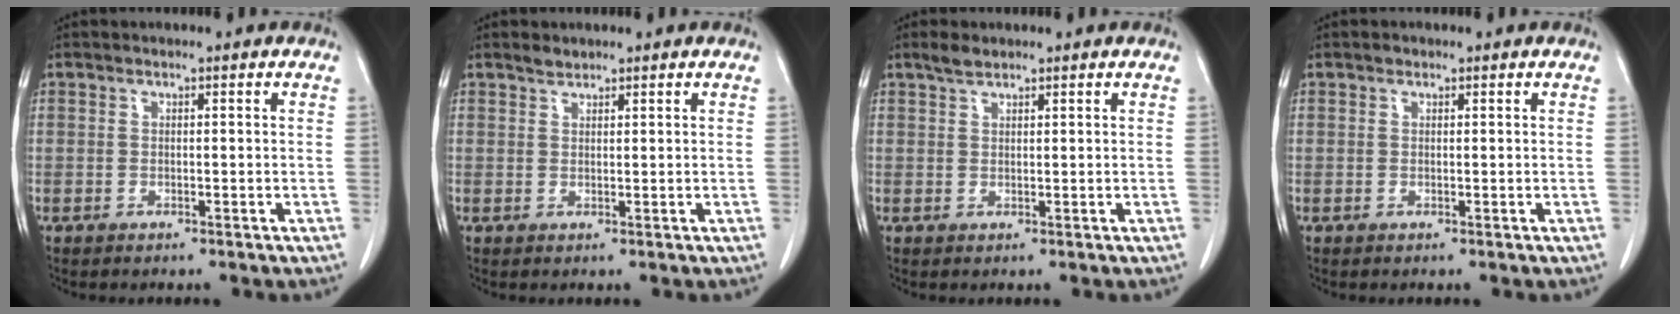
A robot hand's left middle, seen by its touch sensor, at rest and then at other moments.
{"total": 1.2, "force": [1.1, 0.4, 0.1], "torque": [-0.005, -0.001, 0.021]}
{"total": 1.9, "force": [1.6, 0.6, 0.8], "torque": [-0.020, 0.004, 0.032]}
{"total": 0.5, "force": [0.4, 0.3, 0.1], "torque": [-0.003, 0.001, 0.005]}